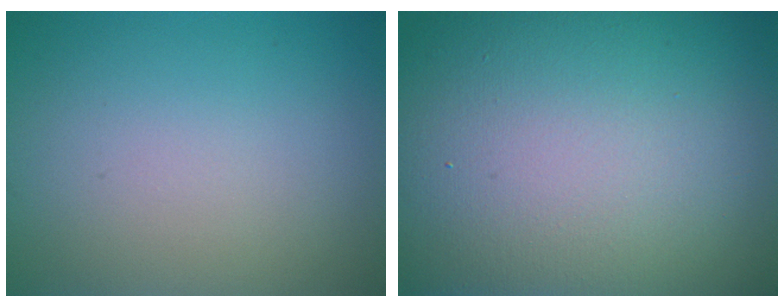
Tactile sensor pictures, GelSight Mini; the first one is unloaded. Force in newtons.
{"total": 22.8, "press": 22.7, "slide": 1.1}